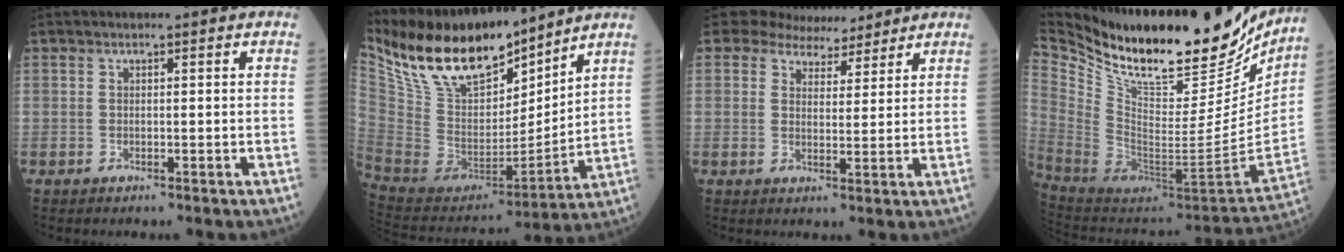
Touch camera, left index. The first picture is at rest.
{"total": 18.0, "force": [14.8, 5.7, 8.6], "torque": [-0.173, 0.002, 0.285]}
{"total": 5.9, "force": [5.4, 2.4, 0.2], "torque": [-0.002, 0.002, 0.076]}
{"total": 31.9, "force": [25.1, 9.3, 17.2], "torque": [-0.330, -0.044, 0.394]}